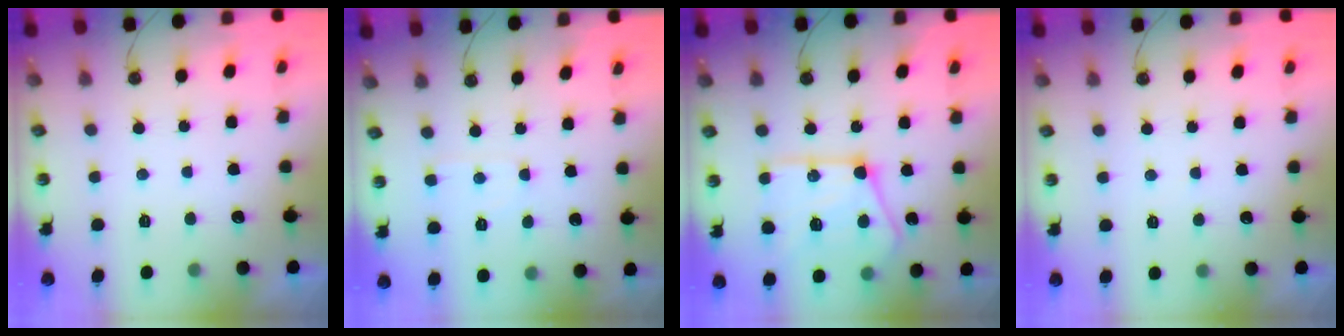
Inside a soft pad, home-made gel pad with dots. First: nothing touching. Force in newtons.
{"total": 3.3, "press": 3.3, "slide": 0.5}
{"total": 20.7, "press": 20.6, "slide": 2.2}
{"total": 2.5, "press": 2.5, "slide": 0.4}